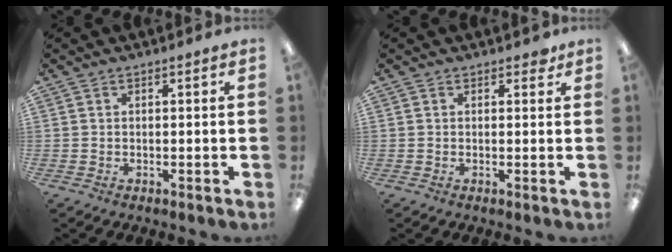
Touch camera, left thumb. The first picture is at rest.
{"total": 1.5, "force": [0.9, 0.9, 0.8], "torque": [-0.002, -0.004, 0.012]}